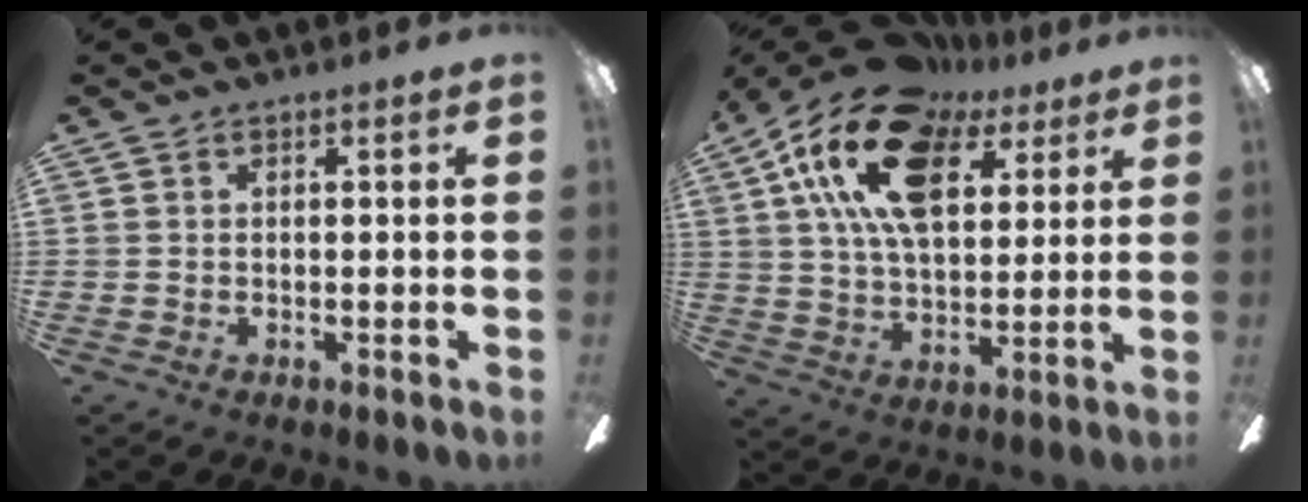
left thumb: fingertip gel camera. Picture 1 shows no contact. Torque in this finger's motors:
{"motor_torque": [0.58, 0.66, 1.43, -1.34, 0.56]}